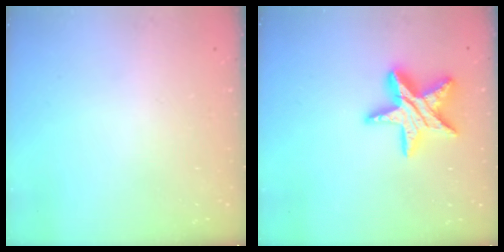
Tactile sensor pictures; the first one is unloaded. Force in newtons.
{"total": 17.9, "press": 17.8, "slide": 1.3}